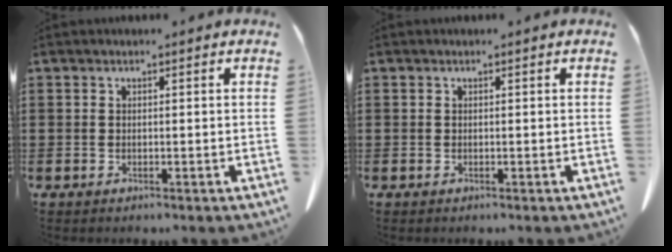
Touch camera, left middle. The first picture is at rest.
{"total": 0.0}